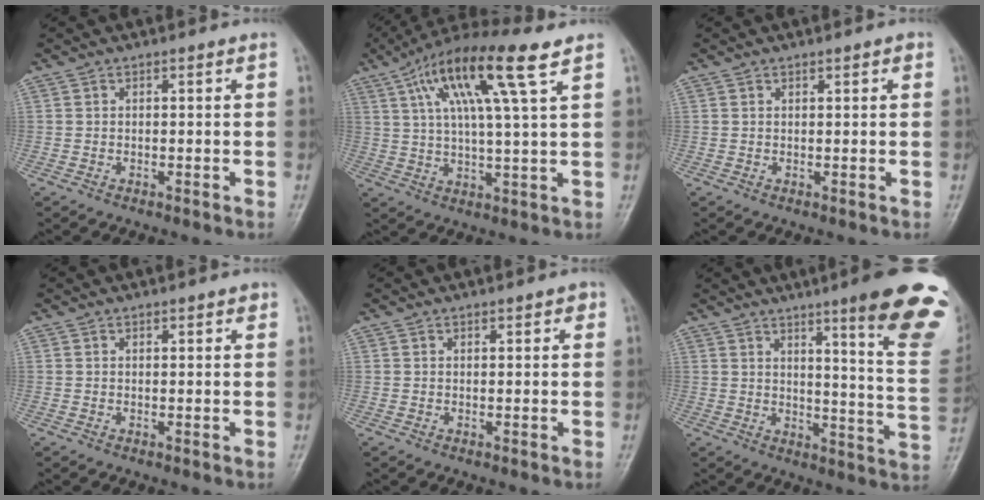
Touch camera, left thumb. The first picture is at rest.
{"total": 15.5, "force": [7.2, 2.0, 13.5], "torque": [-0.254, 0.001, 0.127]}
{"total": 1.1, "force": [0.7, 0.5, 0.7], "torque": [-0.003, -0.001, 0.008]}
{"total": 1.3, "force": [0.9, 0.6, 0.7], "torque": [-0.001, -0.003, 0.010]}
{"total": 1.5, "force": [0.9, 0.8, 0.9], "torque": [-0.001, -0.002, 0.009]}
{"total": 20.5, "force": [12.6, 2.1, 16.0], "torque": [-0.179, -0.072, 0.159]}